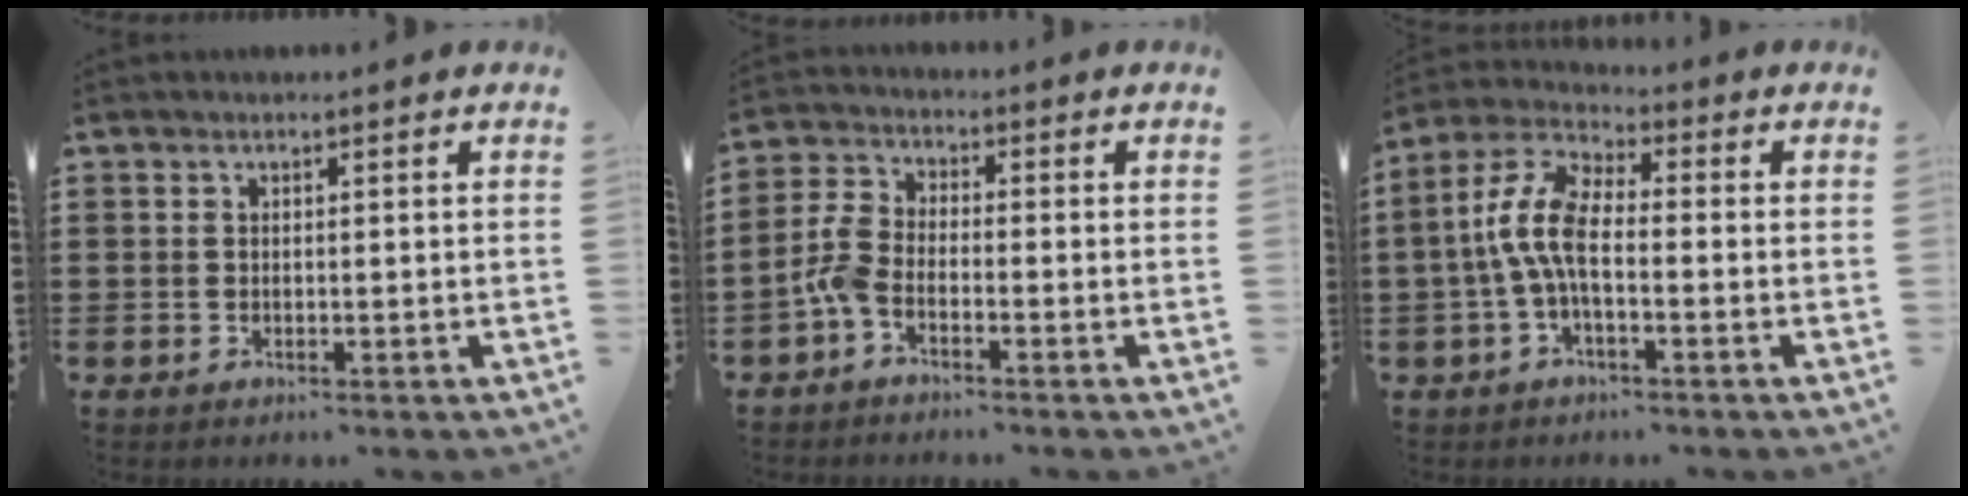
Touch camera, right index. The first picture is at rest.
{"total": 4.3, "force": [-2.6, 1.8, 2.9], "torque": [-0.087, -0.002, -0.058]}
{"total": 8.0, "force": [-1.1, 3.2, 7.2], "torque": [-0.173, -0.006, -0.029]}